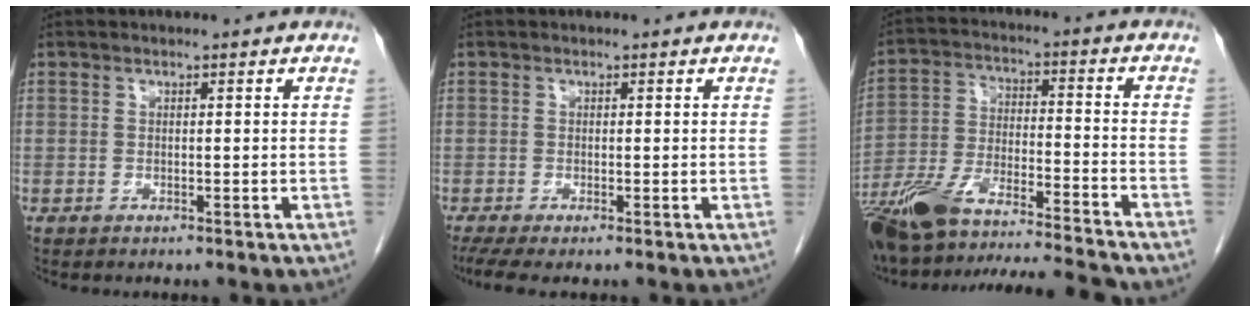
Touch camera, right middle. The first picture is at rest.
{"total": 3.1, "force": [-2.0, 0.6, 2.3], "torque": [-0.047, -0.012, -0.037]}
{"total": 20.5, "force": [-18.0, 1.2, 9.7], "torque": [-0.200, -0.012, -0.302]}